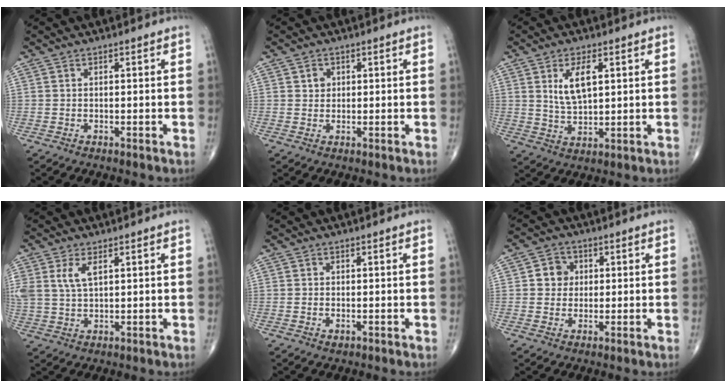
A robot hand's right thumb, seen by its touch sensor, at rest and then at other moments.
{"total": 1.8, "force": [0.6, 1.6, 0.7], "torque": [-0.001, -0.002, 0.008]}
{"total": 7.2, "force": [2.4, 3.2, 5.9], "torque": [-0.104, -0.013, 0.050]}
{"total": 5.4, "force": [2.2, 2.5, 4.2], "torque": [-0.094, -0.001, 0.053]}
{"total": 1.0, "force": [-0.3, 0.7, 0.7], "torque": [-0.011, 0.001, 0.000]}
{"total": 4.4, "force": [0.7, 4.0, 1.6], "torque": [0.001, 0.005, 0.005]}